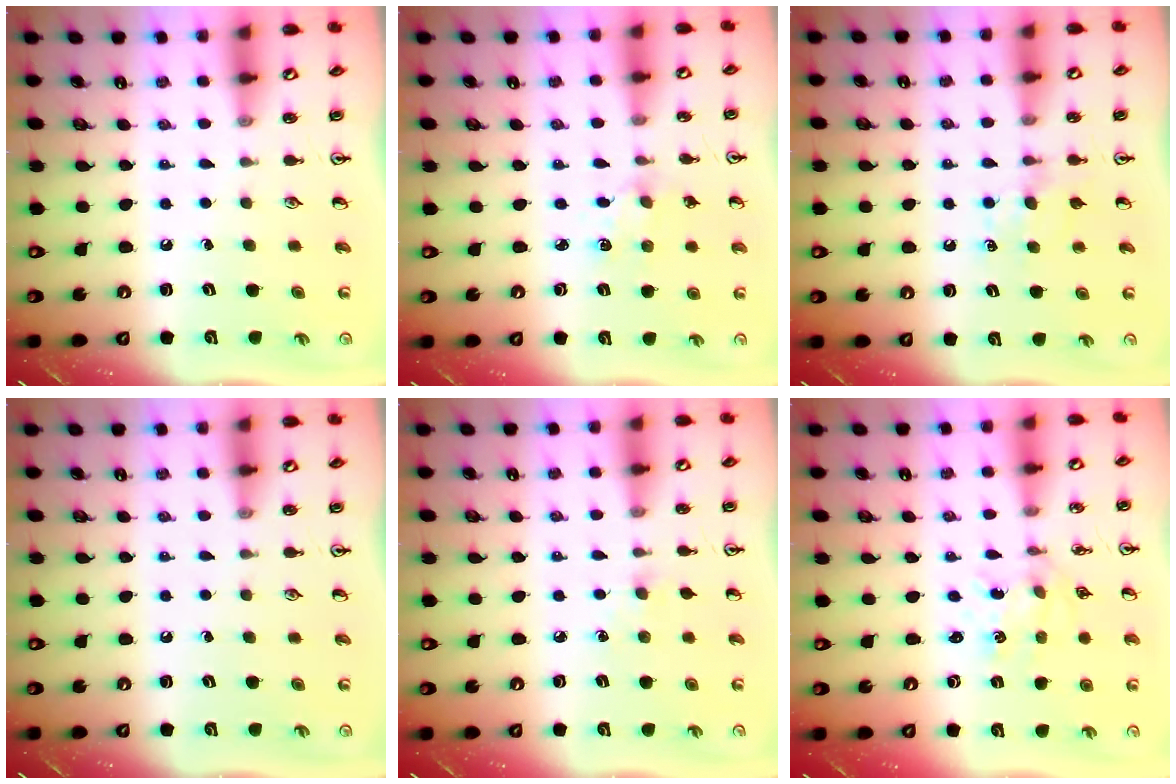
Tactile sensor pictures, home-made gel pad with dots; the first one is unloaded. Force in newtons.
{"total": 2.3, "press": 2.3, "slide": 0.4}
{"total": 6.5, "press": 6.4, "slide": 0.6}
{"total": 0.0}
{"total": 4.2, "press": 4.1, "slide": 0.6}
{"total": 1.5, "press": 1.5, "slide": 0.2}